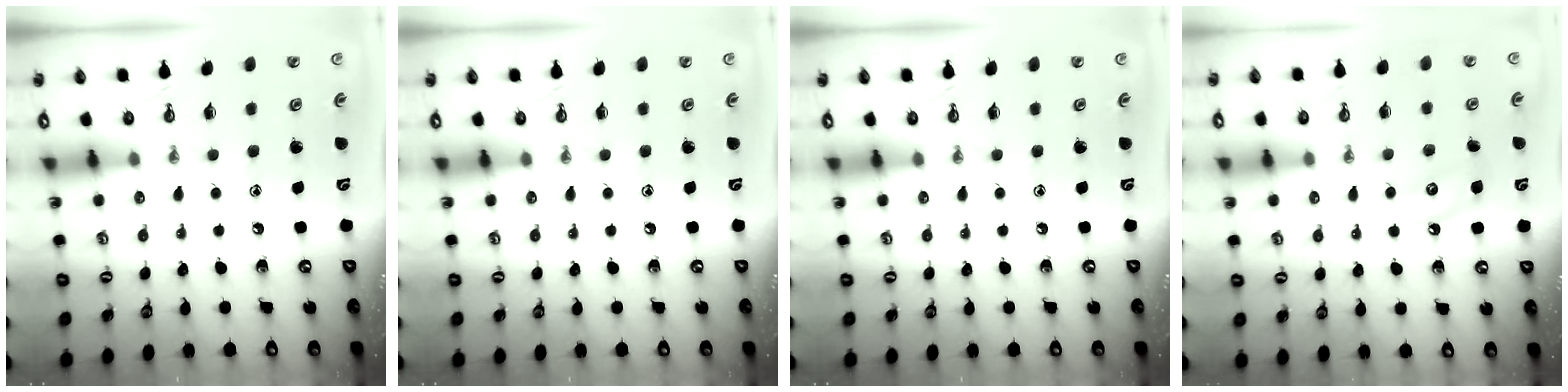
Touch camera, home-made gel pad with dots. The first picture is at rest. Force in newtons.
{"total": 0.0}
{"total": 0.0}
{"total": 5.6, "press": 5.6, "slide": 0.8}